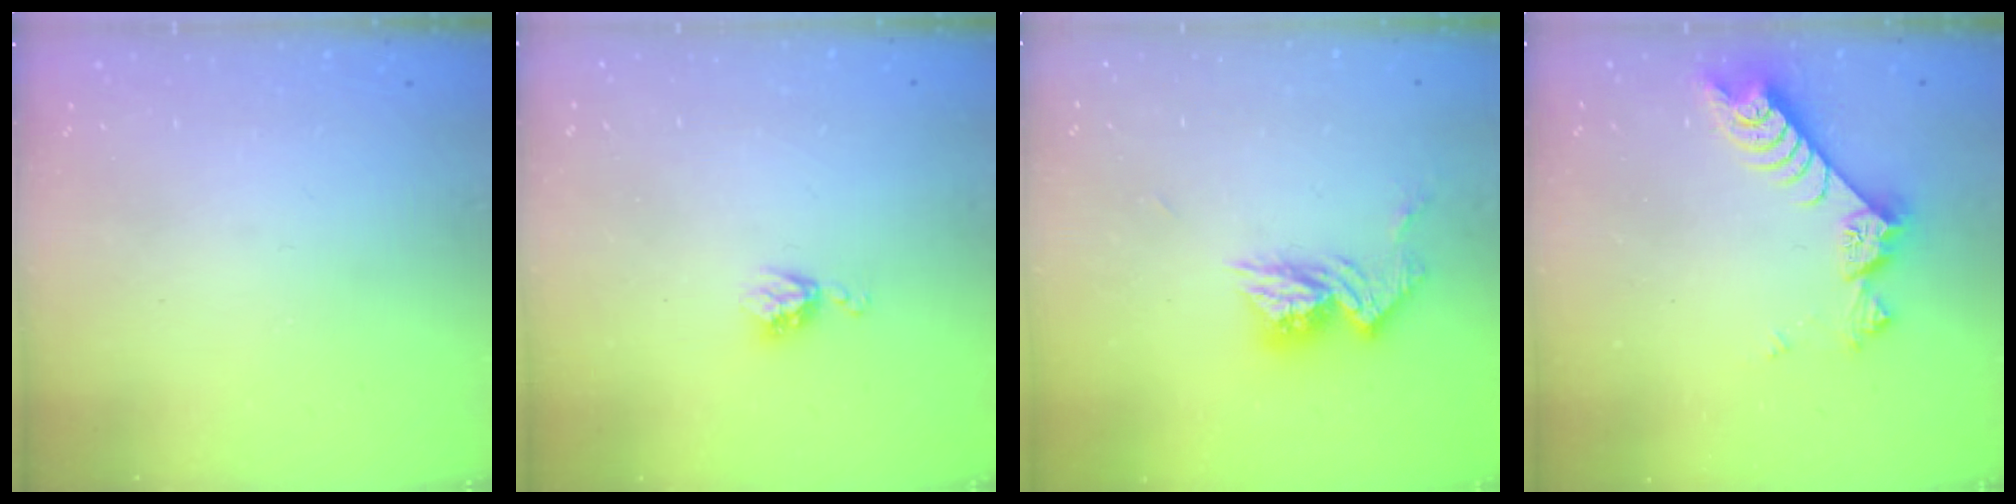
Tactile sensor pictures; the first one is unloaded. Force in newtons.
{"total": 4.5, "press": 4.4, "slide": 0.7}
{"total": 11.5, "press": 11.4, "slide": 1.0}
{"total": 7.6, "press": 7.5, "slide": 1.0}